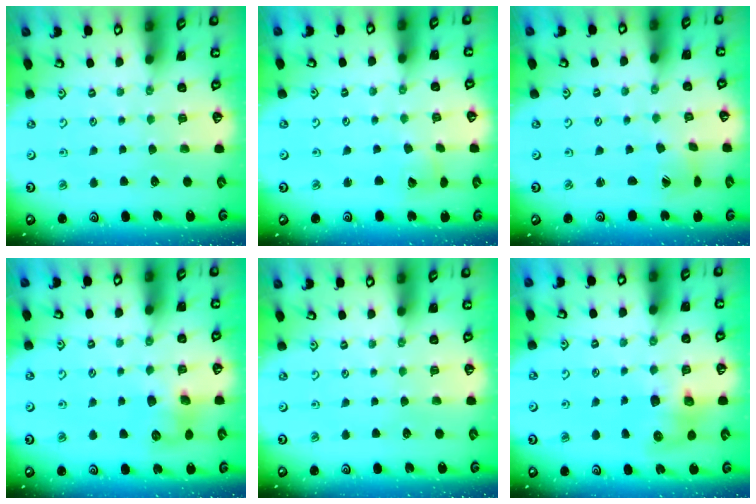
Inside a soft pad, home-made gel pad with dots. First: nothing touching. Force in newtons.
{"total": 3.3, "press": 3.2, "slide": 0.4}
{"total": 1.9, "press": 1.8, "slide": 0.2}
{"total": 8.3, "press": 8.3, "slide": 0.4}
{"total": 0.0}
{"total": 9.1, "press": 9.0, "slide": 1.2}